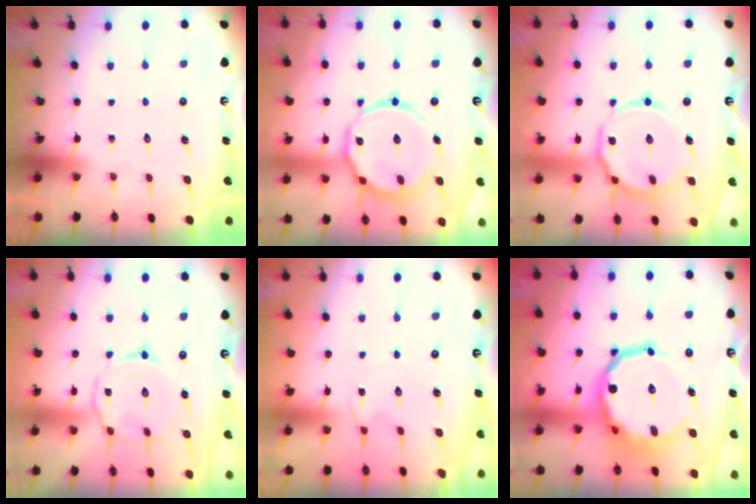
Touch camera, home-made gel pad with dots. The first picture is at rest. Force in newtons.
{"total": 15.2, "press": 15.2, "slide": 1.3}
{"total": 13.6, "press": 13.6, "slide": 1.1}
{"total": 4.7, "press": 4.7, "slide": 0.3}
{"total": 2.5, "press": 2.5, "slide": 0.3}
{"total": 16.0, "press": 15.5, "slide": 4.0}